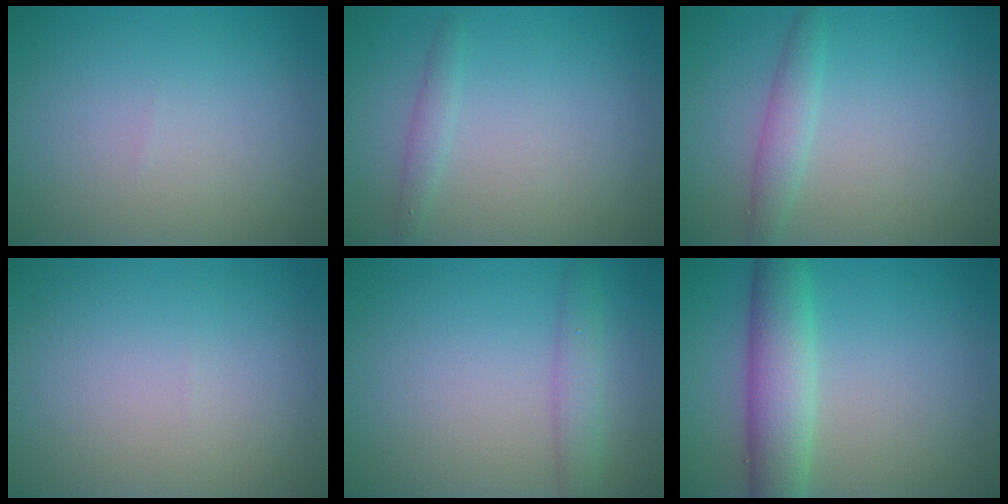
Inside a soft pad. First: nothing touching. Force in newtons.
{"total": 1.3, "press": 1.3, "slide": 0.0}
{"total": 1.9, "press": 1.9, "slide": 0.0}
{"total": 0.0}
{"total": 2.2, "press": 2.2, "slide": 0.1}
{"total": 5.3, "press": 5.3, "slide": 0.2}